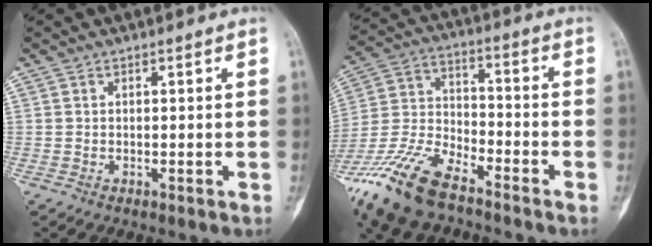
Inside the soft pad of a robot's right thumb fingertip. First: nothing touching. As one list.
[{"total": 17.8, "force": [-12.3, 6.7, 10.9], "torque": [-0.234, 0.036, -0.237]}]